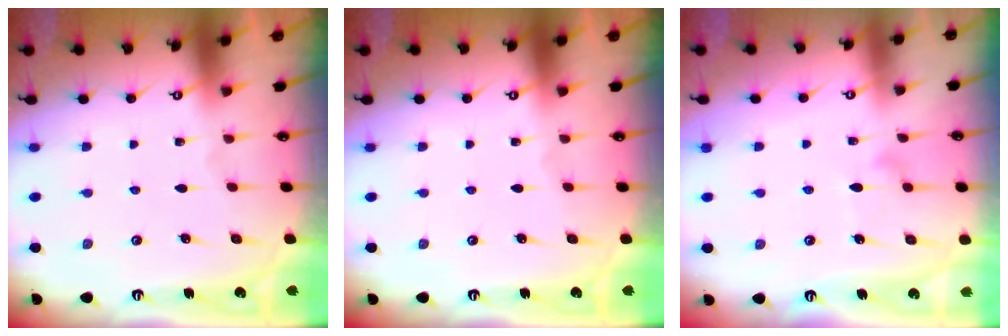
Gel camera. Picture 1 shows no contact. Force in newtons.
{"total": 0.0}
{"total": 8.1, "press": 8.1, "slide": 0.5}